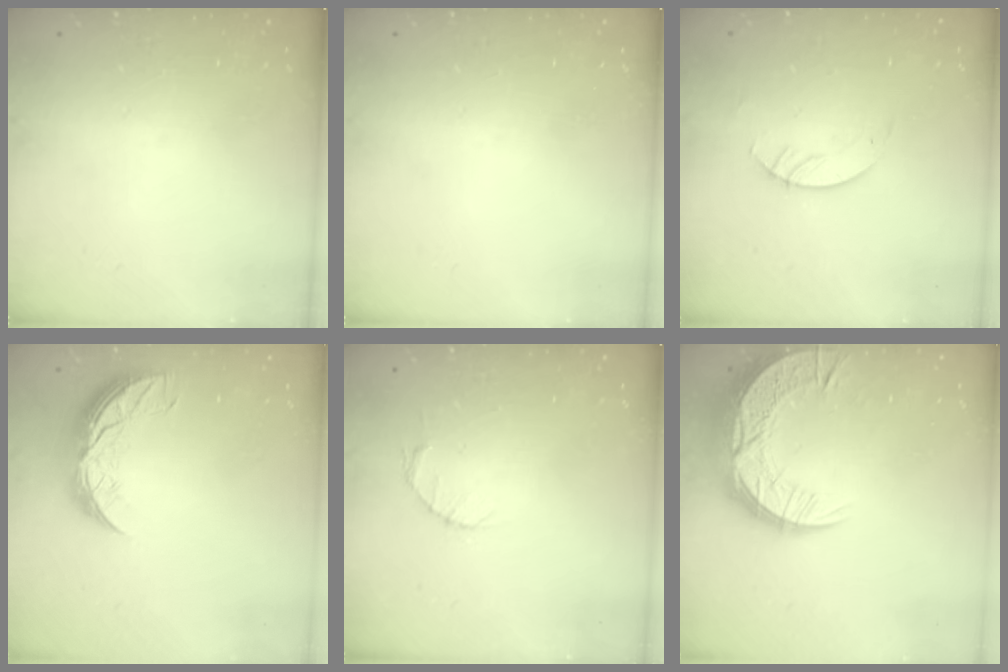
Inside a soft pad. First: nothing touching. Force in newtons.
{"total": 0.0}
{"total": 2.1, "press": 2.1, "slide": 0.2}
{"total": 9.9, "press": 9.9, "slide": 0.5}
{"total": 2.7, "press": 2.7, "slide": 0.4}
{"total": 17.6, "press": 17.6, "slide": 1.4}